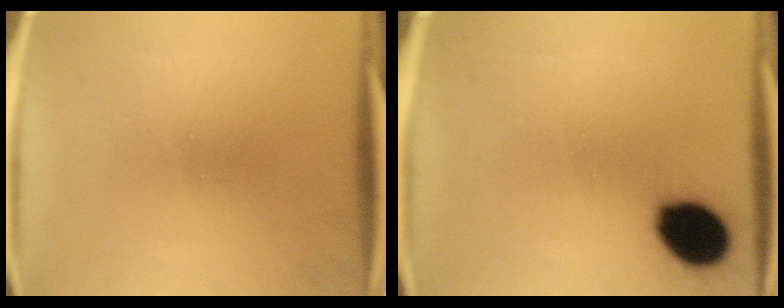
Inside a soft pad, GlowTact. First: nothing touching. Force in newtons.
{"total": 12.0}